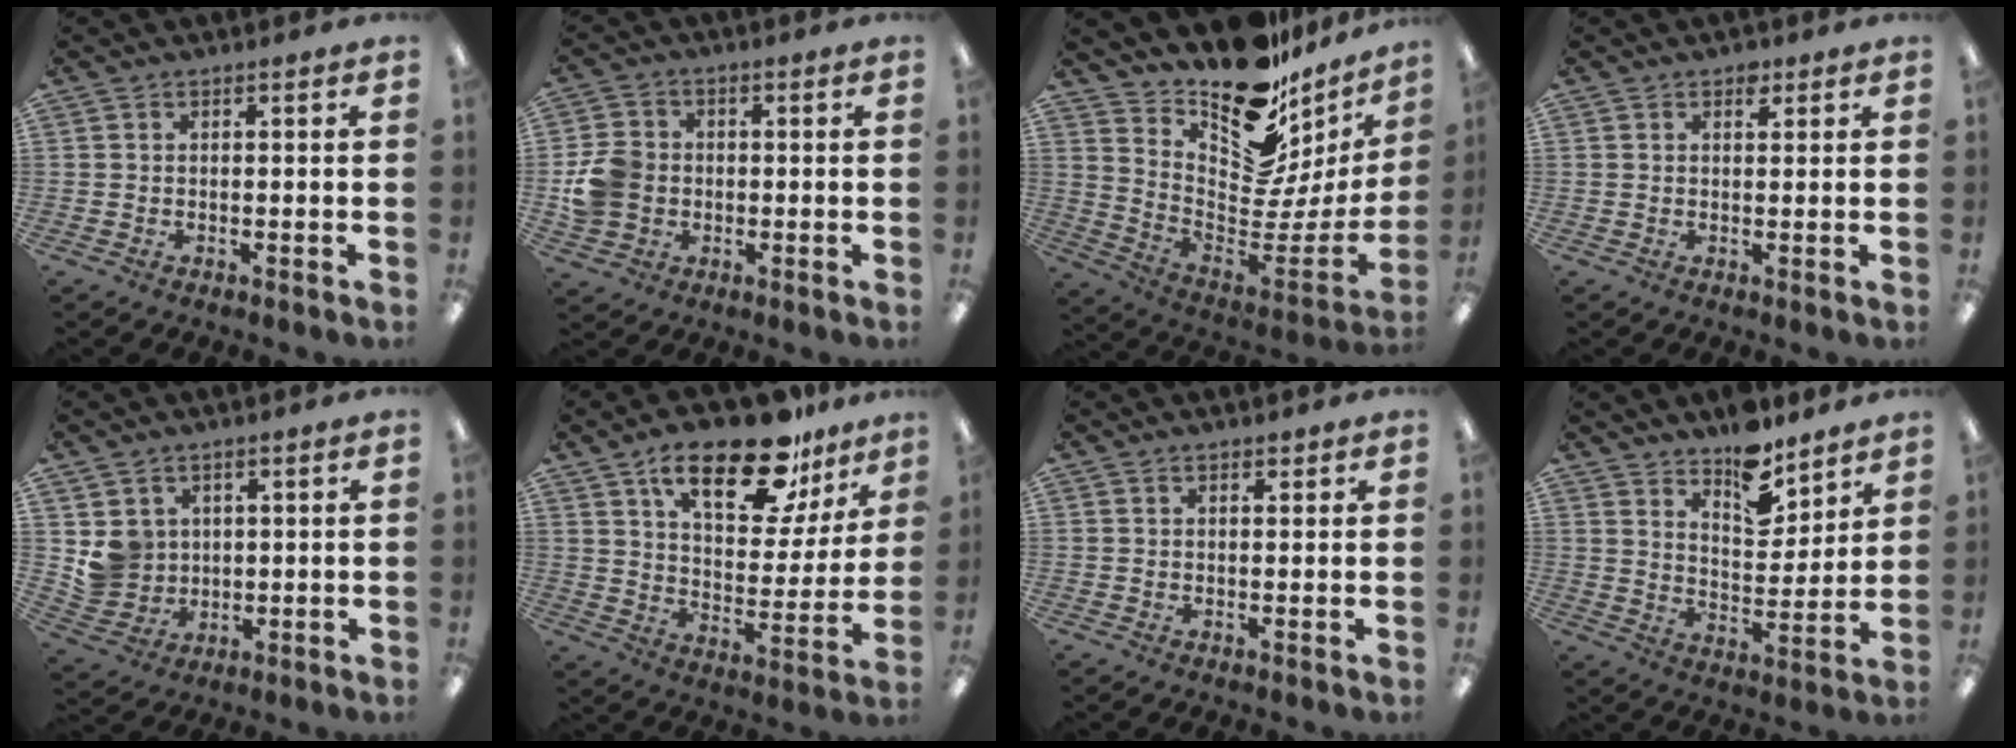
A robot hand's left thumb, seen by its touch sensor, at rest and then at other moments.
{"total": 8.3, "force": [-0.6, 7.3, 4.0], "torque": [-0.080, 0.014, -0.008]}
{"total": 17.1, "force": [14.7, 6.0, 6.6], "torque": [-0.086, -0.153, 0.248]}
{"total": 2.2, "force": [1.4, 1.3, 1.2], "torque": [0.000, -0.005, 0.018]}
{"total": 6.6, "force": [2.4, 6.1, 0.8], "torque": [-0.016, -0.004, 0.049]}
{"total": 21.7, "force": [14.6, 8.8, 13.5], "torque": [-0.208, -0.078, 0.241]}
{"total": 1.2, "force": [0.9, 0.6, 0.6], "torque": [-0.004, -0.003, 0.015]}
{"total": 11.0, "force": [9.0, 4.6, 4.5], "torque": [-0.054, -0.068, 0.160]}